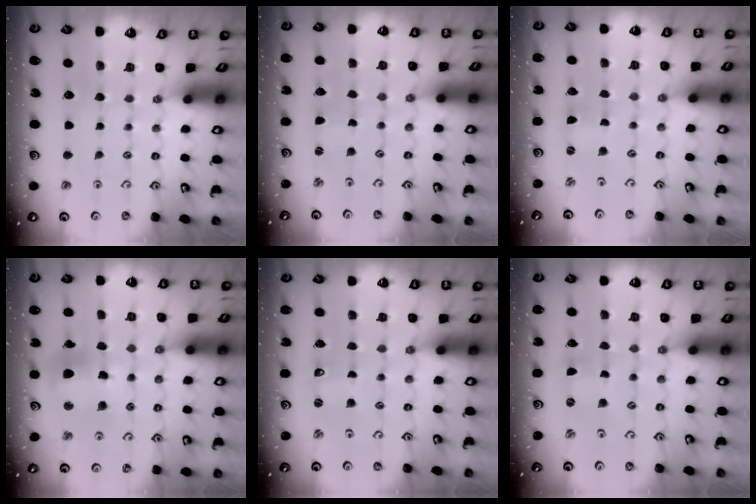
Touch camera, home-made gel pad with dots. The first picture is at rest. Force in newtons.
{"total": 0.0}
{"total": 0.0}
{"total": 11.9, "press": 11.7, "slide": 1.8}
{"total": 0.0}
{"total": 0.0}